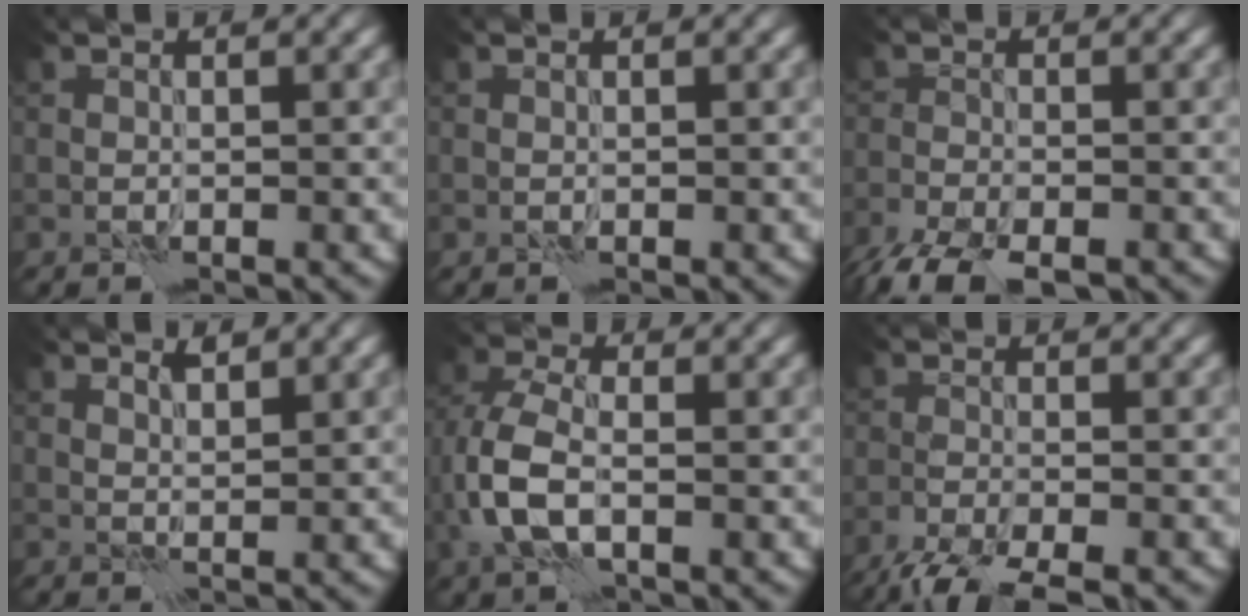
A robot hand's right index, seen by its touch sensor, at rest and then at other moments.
{"total": 0.0}
{"total": 6.5, "force": [-5.2, 2.3, 3.1], "torque": [-0.056, -0.031, -0.092]}
{"total": 1.3, "force": [1.2, 0.2, 0.3], "torque": [-0.008, -0.003, 0.022]}
{"total": 5.1, "force": [-1.0, 3.0, 4.1], "torque": [-0.104, 0.003, -0.029]}
{"total": 6.5, "force": [-5.4, 1.3, 3.3], "torque": [-0.061, -0.026, -0.095]}